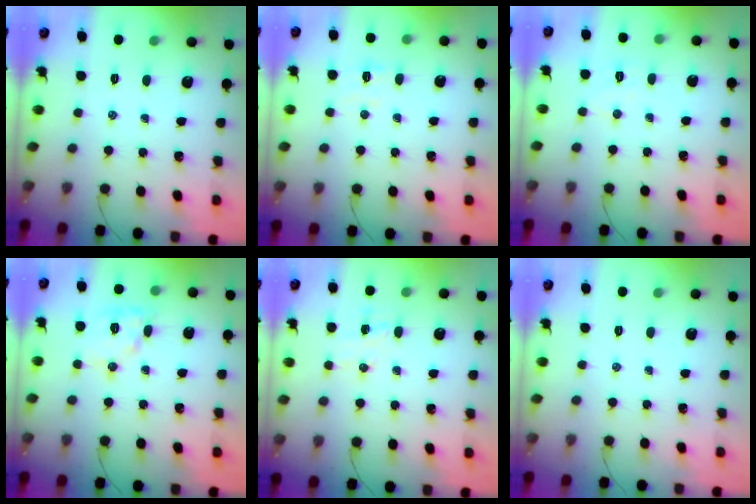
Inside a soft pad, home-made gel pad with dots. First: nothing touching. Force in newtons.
{"total": 5.6, "press": 5.5, "slide": 1.0}
{"total": 5.2, "press": 5.1, "slide": 1.1}
{"total": 10.6, "press": 10.5, "slide": 0.4}
{"total": 5.8, "press": 5.7, "slide": 1.4}
{"total": 0.0}